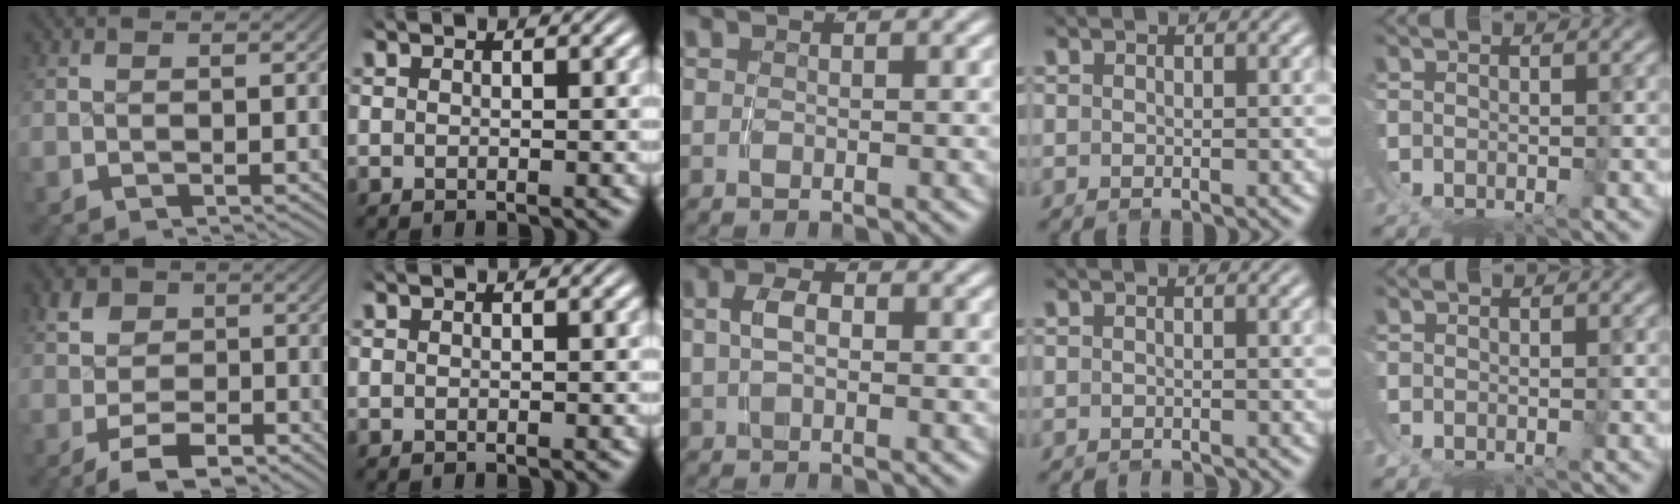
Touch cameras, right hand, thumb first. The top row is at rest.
{"thumb": {"total": 4.7, "force": [-1.7, 3.6, 2.6], "torque": [-0.034, -0.022, -0.023]}, "middle": {"total": 2.4, "force": [0.5, 1.3, 1.9], "torque": [-0.033, 0.007, 0.003]}, "ring": {"total": 1.4, "force": [-1.4, 0.0, -0.1], "torque": [-0.002, -0.009, -0.019]}, "little": {"total": 0.6, "force": [0.1, 0.6, 0.2], "torque": [-0.007, 0.002, -0.001]}}